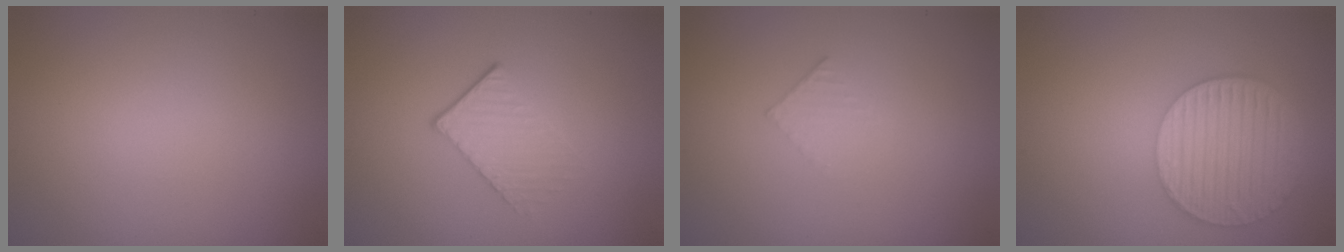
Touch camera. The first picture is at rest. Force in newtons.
{"total": 1.8, "press": 1.4, "slide": 1.1}
{"total": 1.1, "press": 1.1, "slide": 0.0}
{"total": 6.1, "press": 4.5, "slide": 4.1}